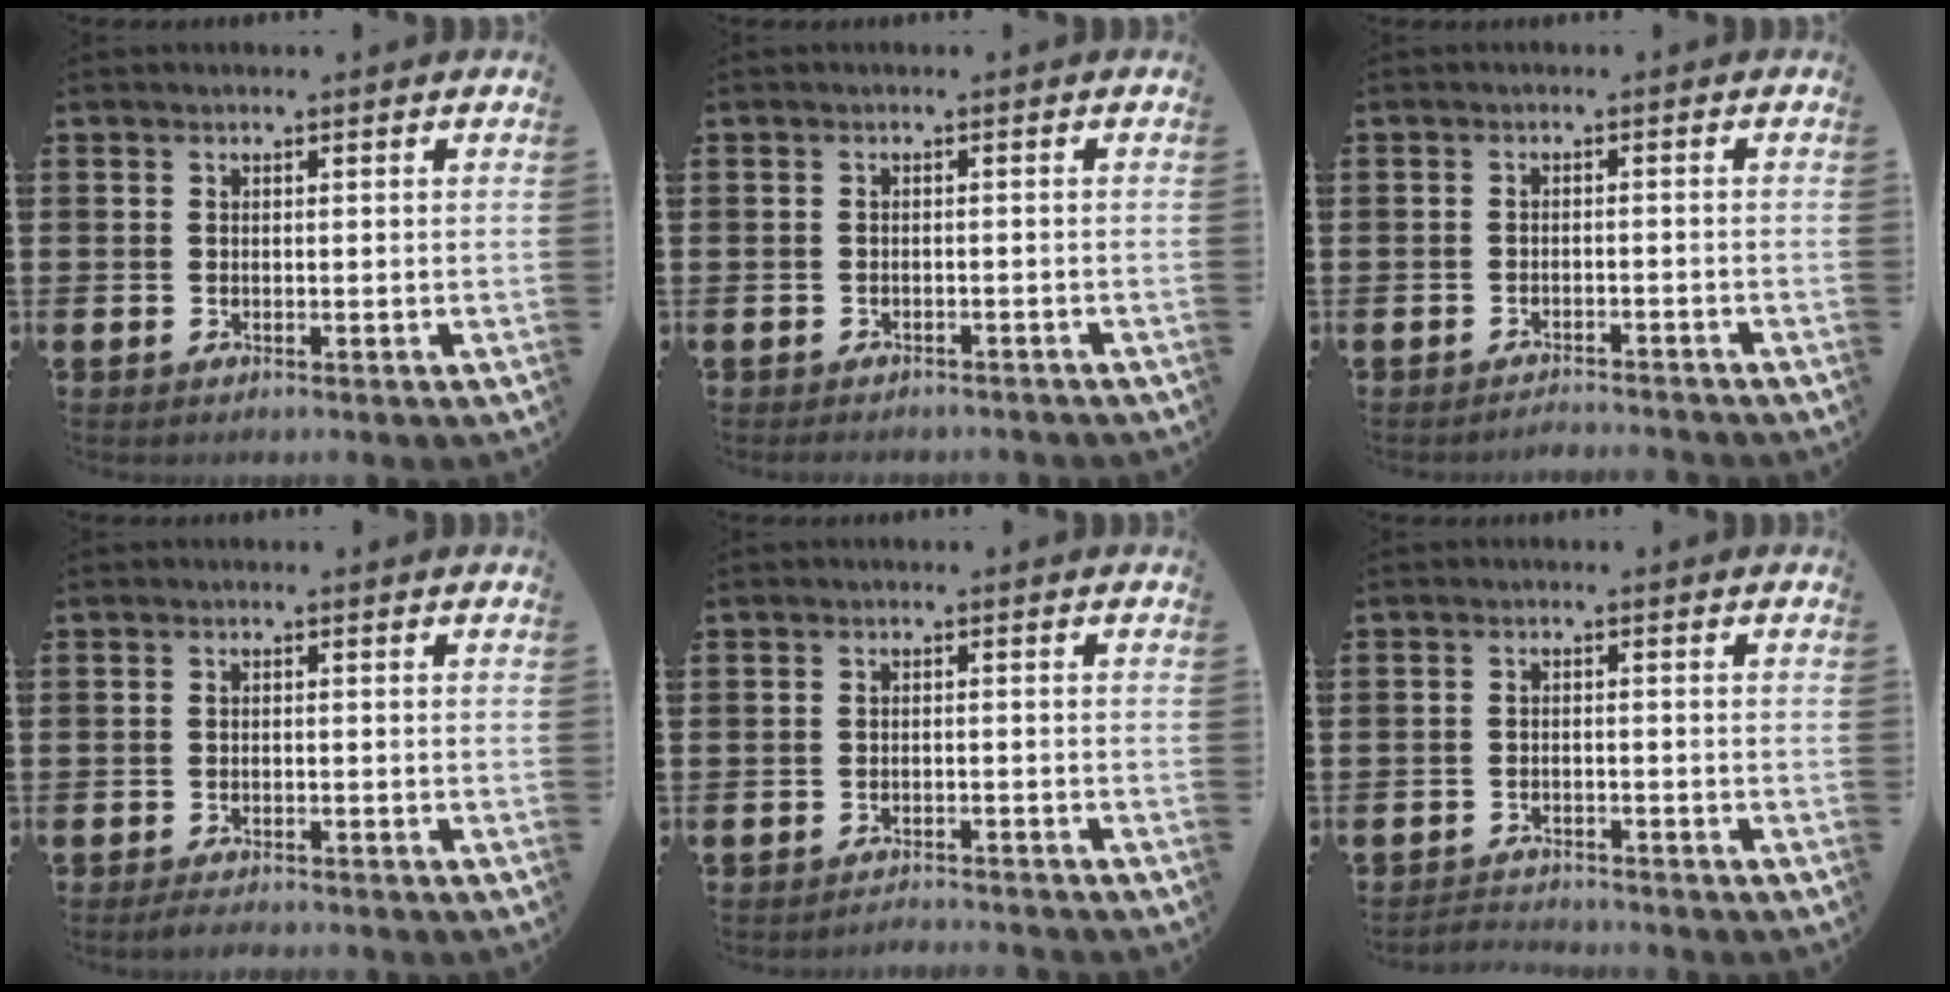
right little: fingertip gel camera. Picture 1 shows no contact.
{"total": 0.9, "force": [-0.9, 0.1, 0.1], "torque": [-0.004, -0.001, -0.019]}
{"total": 1.6, "force": [-1.6, -0.1, -0.1], "torque": [-0.002, 0.005, -0.033]}
{"total": 1.4, "force": [-1.3, 0.1, 0.4], "torque": [-0.009, 0.002, -0.026]}
{"total": 1.5, "force": [-1.5, -0.1, -0.1], "torque": [-0.002, 0.005, -0.032]}
{"total": 2.0, "force": [-2.0, 0.1, -0.2], "torque": [-0.003, 0.003, -0.044]}